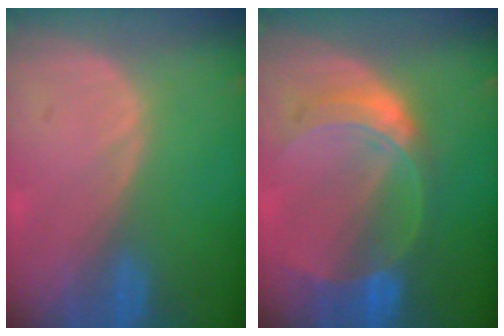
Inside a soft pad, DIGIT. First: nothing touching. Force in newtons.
{"total": 7.7, "press": 6.7, "slide": 3.8}